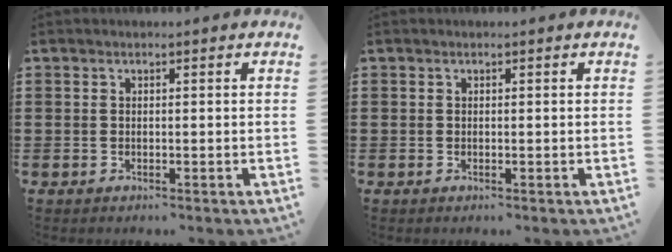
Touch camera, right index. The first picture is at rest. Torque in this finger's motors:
{"motor_torque": [-0.55, 0.22, -0.05, -0.03]}